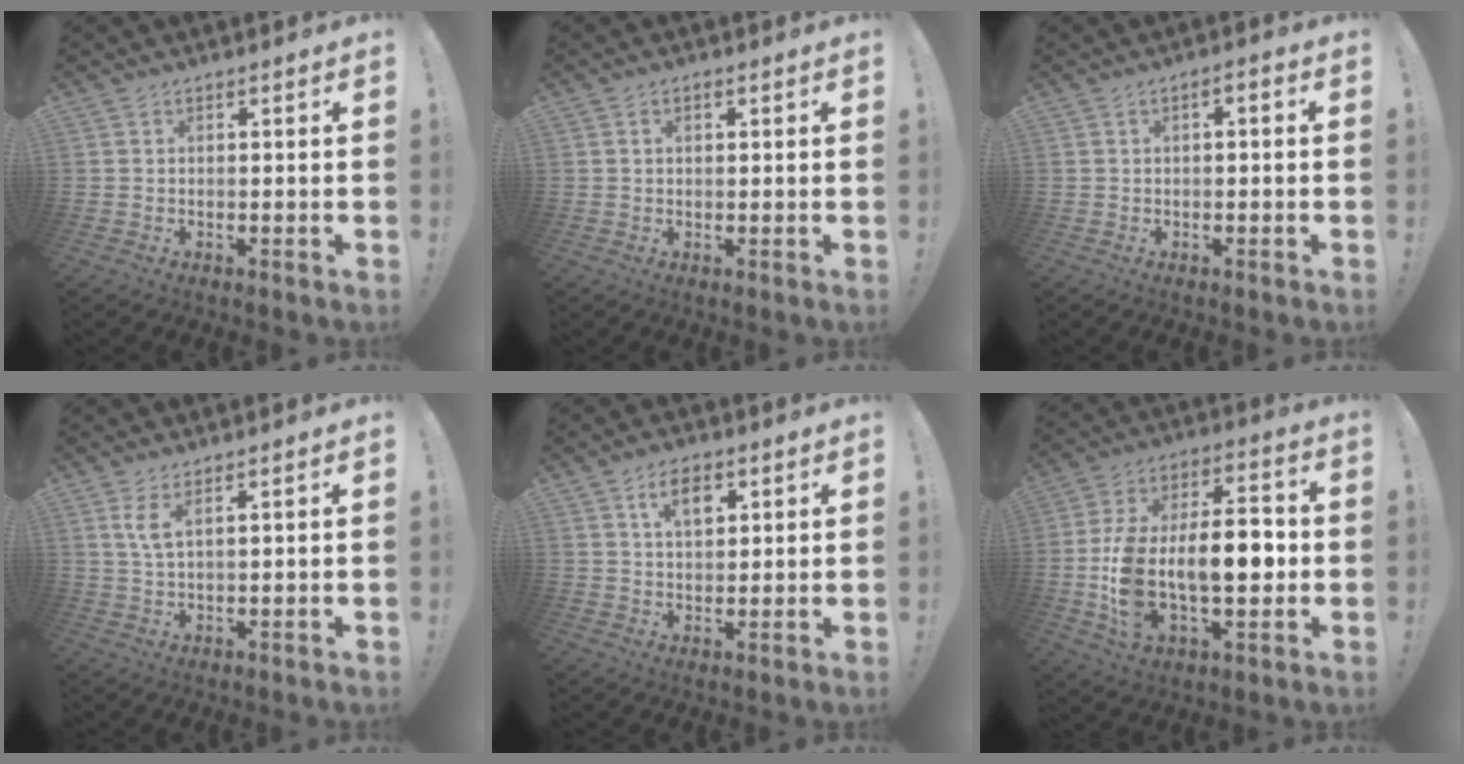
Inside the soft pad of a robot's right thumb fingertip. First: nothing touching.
{"total": 1.1, "force": [0.4, 0.8, 0.7], "torque": [-0.013, 0.003, 0.007]}
{"total": 2.0, "force": [-1.3, 0.8, 1.2], "torque": [-0.025, 0.013, -0.023]}
{"total": 3.8, "force": [2.0, 0.9, 3.1], "torque": [-0.065, -0.004, 0.036]}
{"total": 6.9, "force": [3.1, 4.1, 4.7], "torque": [-0.076, 0.000, 0.054]}
{"total": 19.5, "force": [-3.1, 10.3, 16.3], "torque": [-0.295, 0.012, -0.048]}